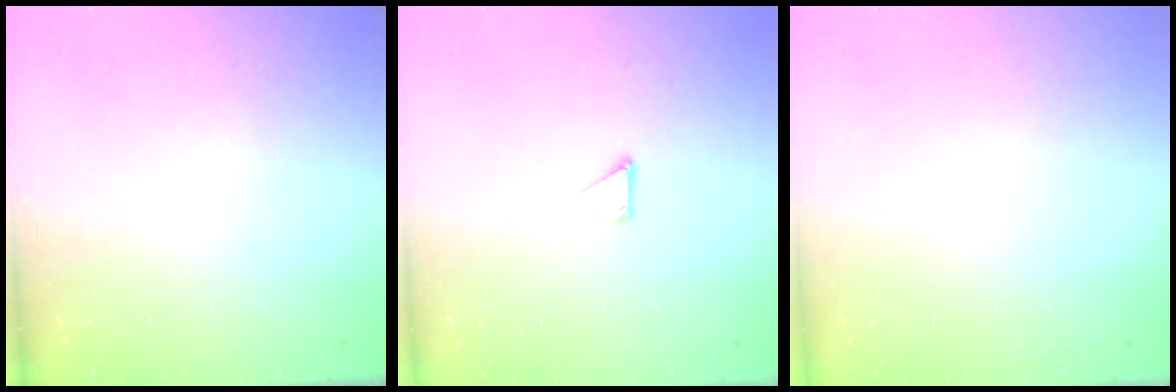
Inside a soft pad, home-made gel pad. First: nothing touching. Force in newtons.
{"total": 1.2, "press": 1.2, "slide": 0.0}
{"total": 2.7, "press": 2.7, "slide": 0.3}